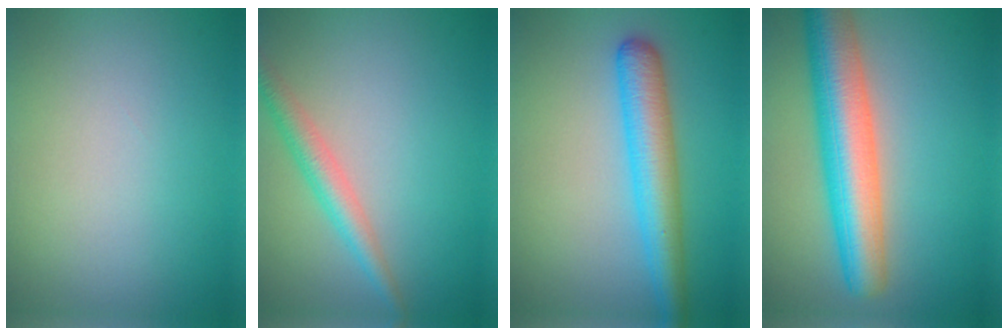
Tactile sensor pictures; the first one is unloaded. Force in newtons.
{"total": 2.9, "press": 2.9, "slide": 0.1}
{"total": 5.1, "press": 5.1, "slide": 0.1}
{"total": 8.5, "press": 8.5, "slide": 0.2}